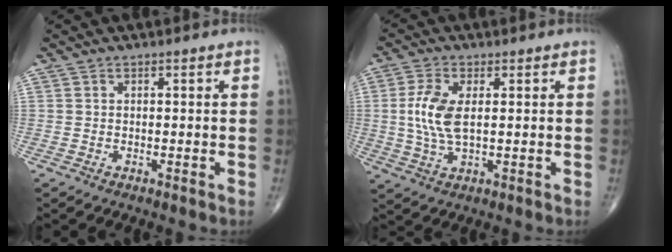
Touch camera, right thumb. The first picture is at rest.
{"total": 7.8, "force": [0.8, 3.5, 6.9], "torque": [-0.160, -0.004, 0.017]}